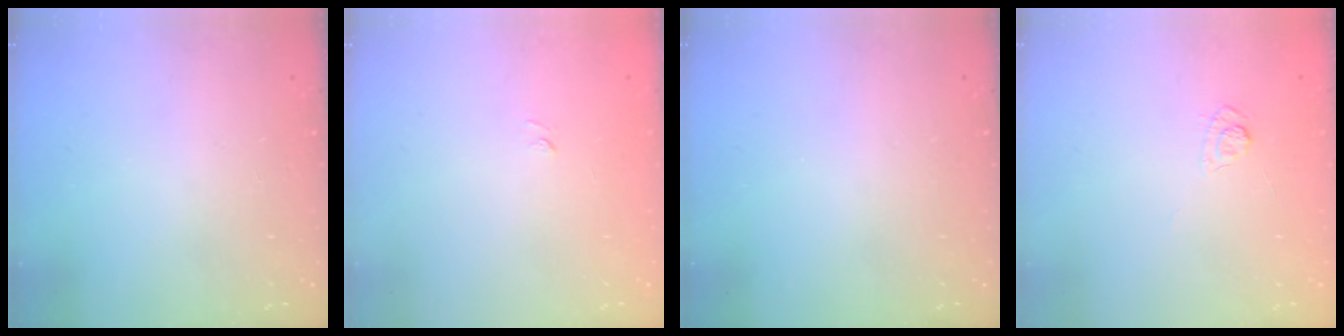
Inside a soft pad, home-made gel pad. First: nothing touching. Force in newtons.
{"total": 3.3, "press": 3.1, "slide": 1.0}
{"total": 0.0}
{"total": 4.0, "press": 3.7, "slide": 1.5}